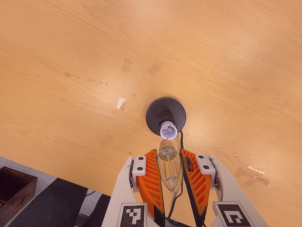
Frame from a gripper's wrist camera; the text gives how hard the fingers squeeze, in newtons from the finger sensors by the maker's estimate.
{"total": 12.9, "left": 13.7, "right": 12.0}